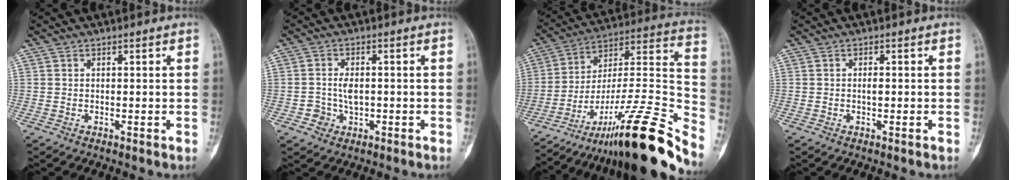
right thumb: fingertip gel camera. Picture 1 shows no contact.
{"total": 3.6, "force": [-0.7, 2.7, 2.3], "torque": [-0.025, 0.008, -0.010]}
{"total": 29.9, "force": [-21.0, 4.8, 20.7], "torque": [-0.249, 0.101, -0.332]}
{"total": 1.2, "force": [-0.2, 0.4, 1.1], "torque": [-0.019, 0.000, -0.004]}